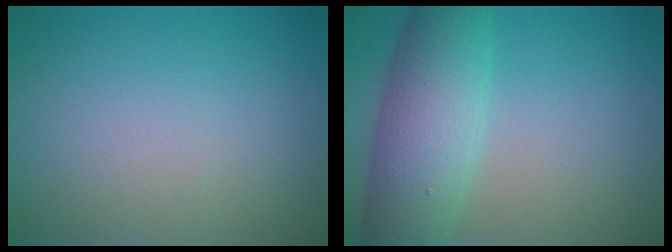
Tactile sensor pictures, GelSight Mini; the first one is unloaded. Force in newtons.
{"total": 7.4, "press": 7.4, "slide": 0.2}